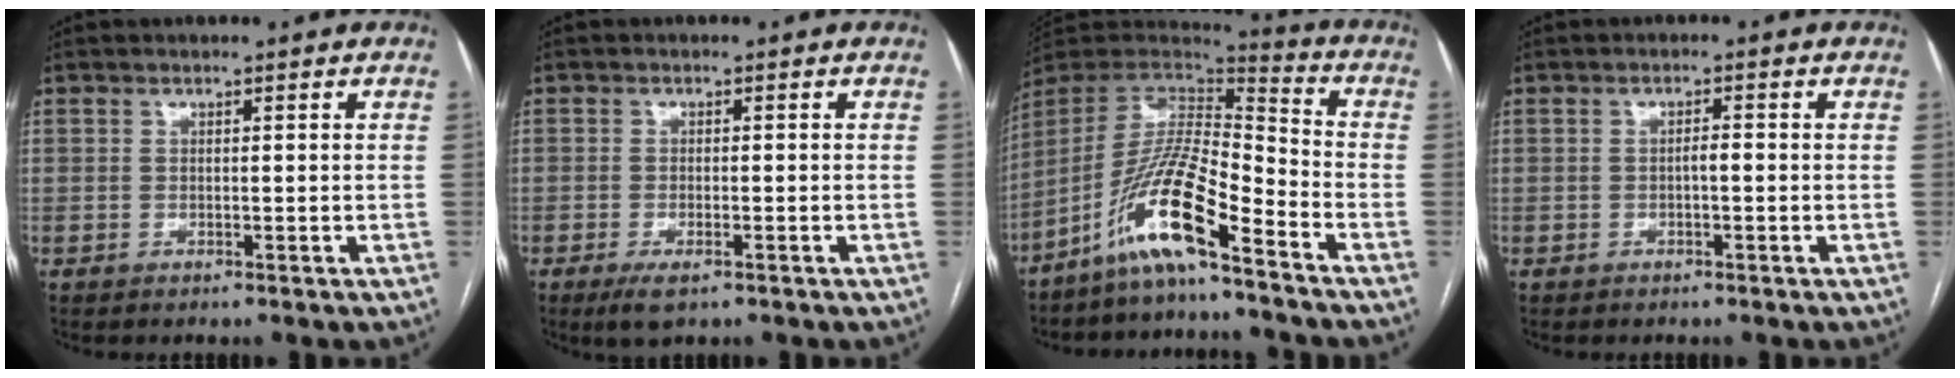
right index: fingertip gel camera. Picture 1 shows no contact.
{"total": 3.6, "force": [-2.1, 1.0, 2.7], "torque": [-0.053, -0.005, -0.032]}
{"total": 14.0, "force": [-9.1, 1.1, 10.6], "torque": [-0.214, 0.000, -0.173]}
{"total": 1.4, "force": [-0.3, 0.2, 1.3], "torque": [-0.021, 0.003, -0.006]}